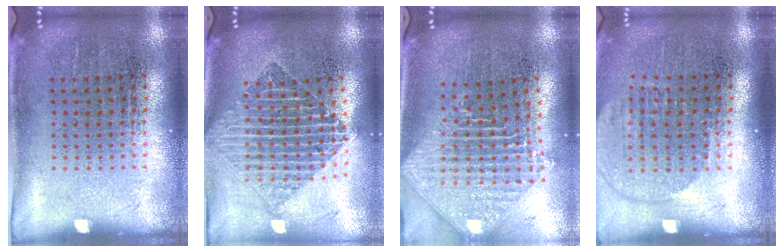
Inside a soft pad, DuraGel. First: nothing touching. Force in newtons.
{"total": 2.2, "press": 1.8, "slide": 1.3}
{"total": 2.3, "press": 1.8, "slide": 1.4}
{"total": 1.8, "press": 1.5, "slide": 0.9}